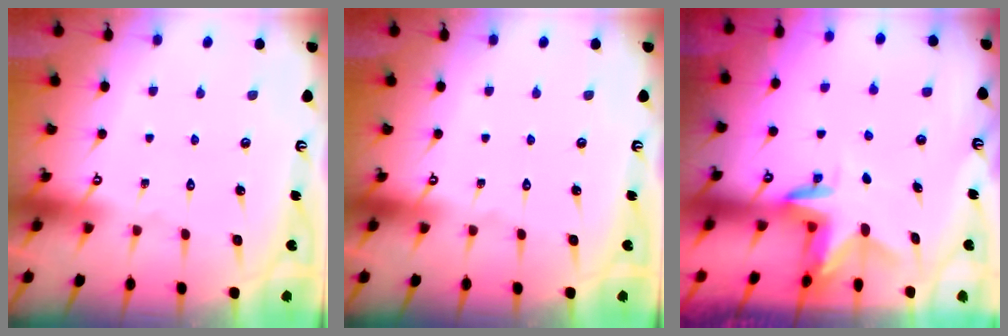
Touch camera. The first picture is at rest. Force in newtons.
{"total": 0.0}
{"total": 3.1, "press": 3.1, "slide": 0.2}